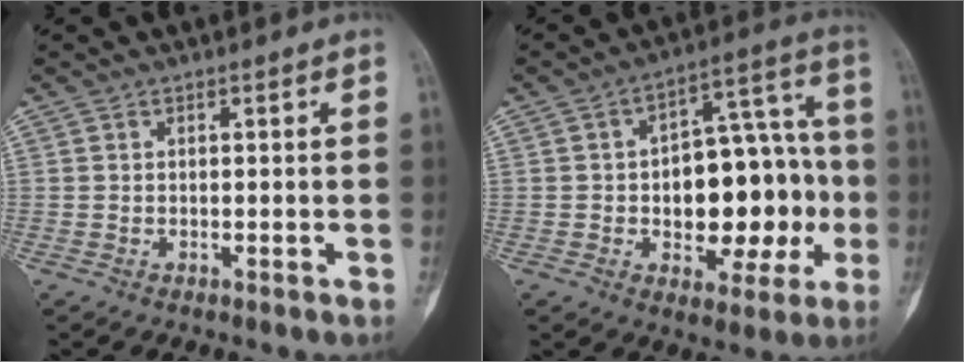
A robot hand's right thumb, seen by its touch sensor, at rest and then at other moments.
{"total": 19.4, "force": [-2.4, 10.9, 15.8], "torque": [-0.175, 0.047, -0.024]}